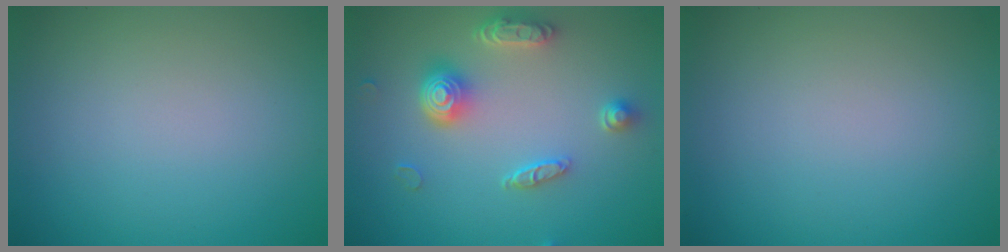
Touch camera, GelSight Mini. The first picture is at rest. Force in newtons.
{"total": 4.5, "press": 3.6, "slide": 2.7}
{"total": 0.0}